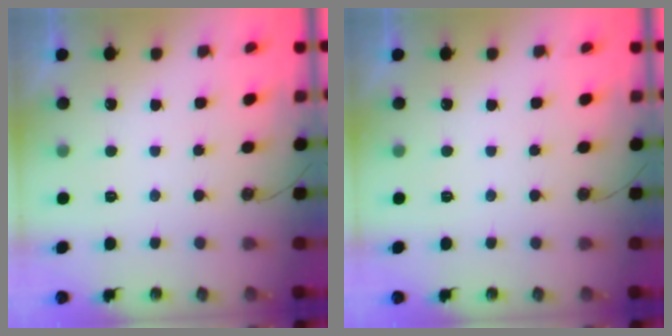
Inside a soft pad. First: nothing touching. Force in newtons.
{"total": 0.0}